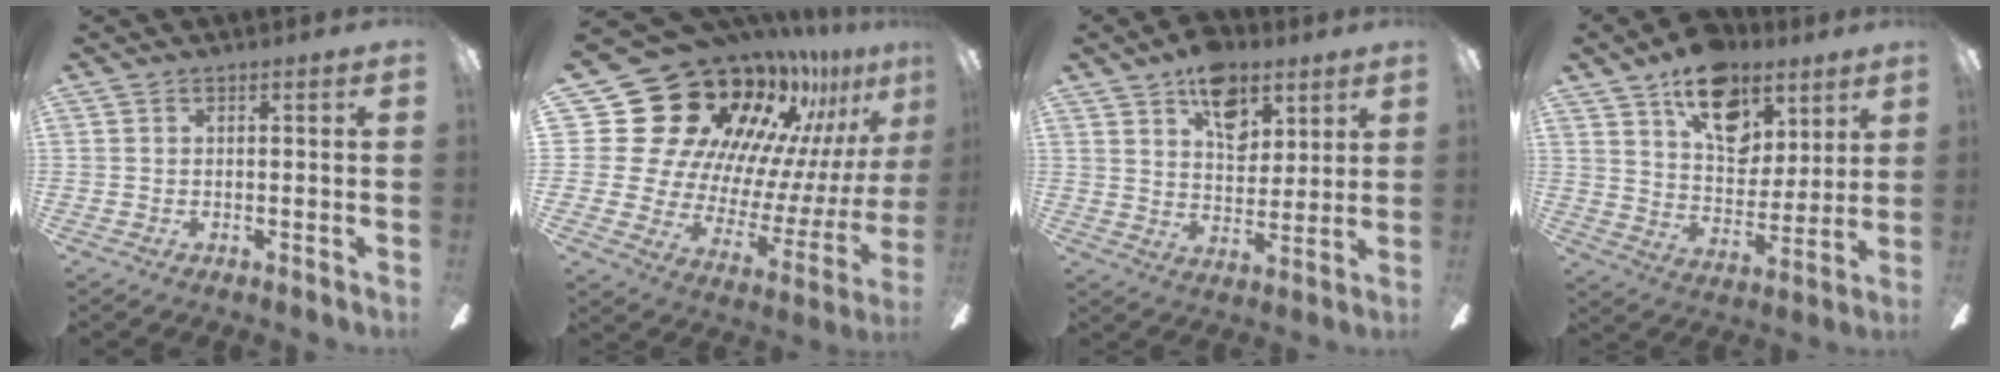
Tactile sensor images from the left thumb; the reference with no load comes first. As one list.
[{"total": 24.5, "force": [16.4, 14.9, 10.5], "torque": [-0.151, -0.160, 0.332]}, {"total": 12.0, "force": [7.2, 7.1, 6.4], "torque": [-0.081, -0.029, 0.126]}, {"total": 18.5, "force": [10.8, 11.4, 9.8], "torque": [-0.133, -0.055, 0.192]}]